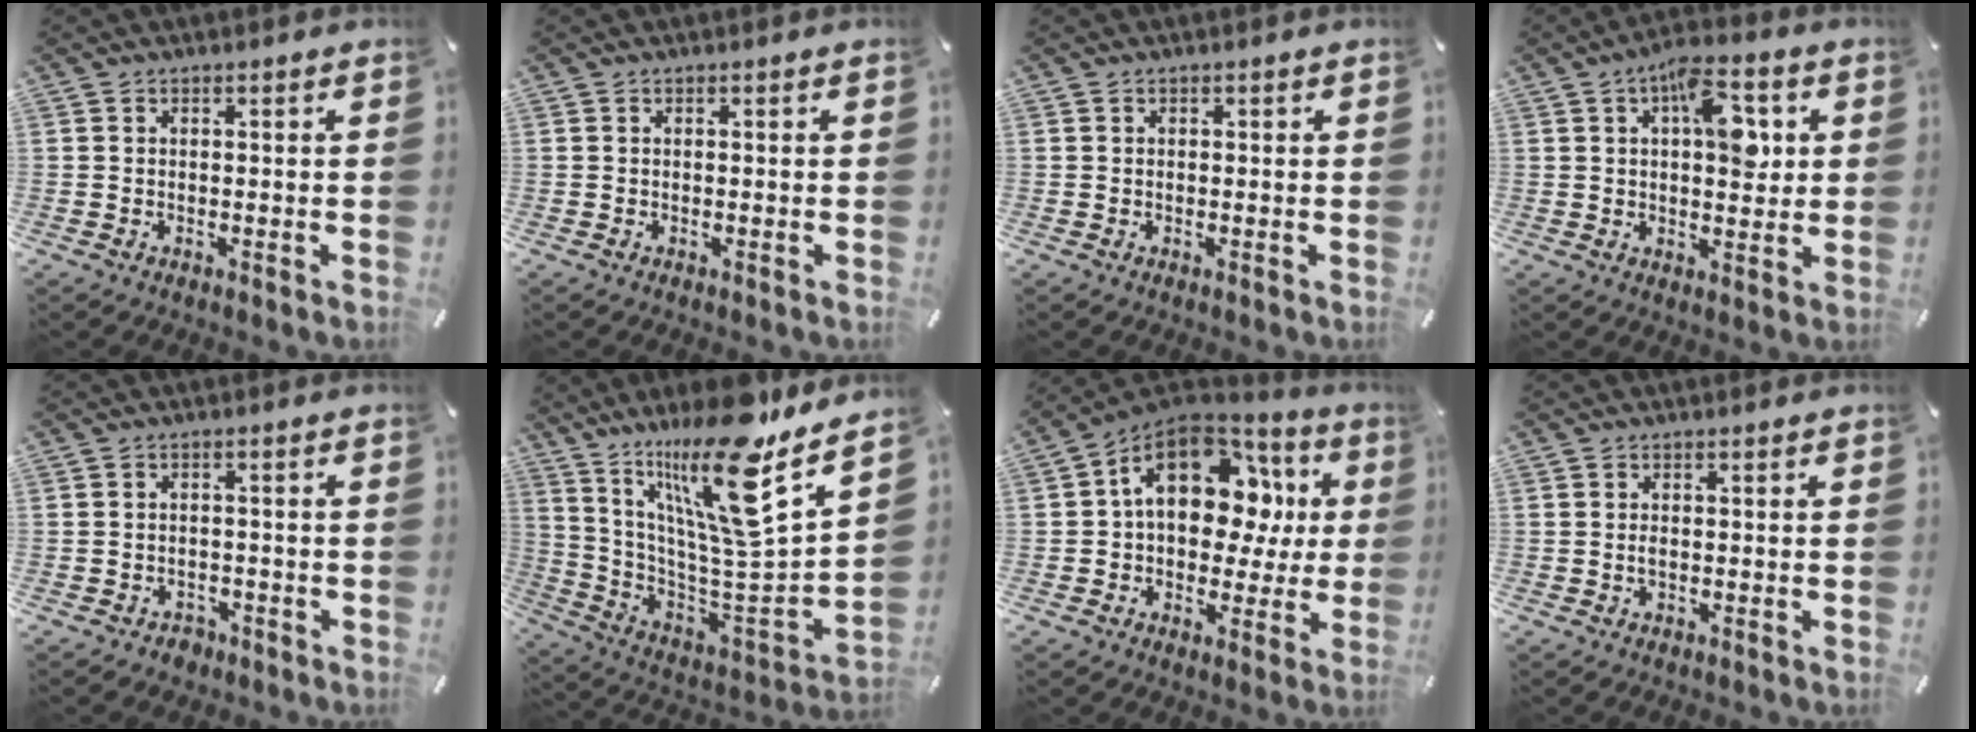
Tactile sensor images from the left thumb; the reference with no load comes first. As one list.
[{"total": 0.0}, {"total": 0.0}, {"total": 11.0, "force": [3.1, 5.6, 8.9], "torque": [-0.105, -0.011, 0.046]}, {"total": 2.4, "force": [-1.7, 1.6, 0.5], "torque": [-0.010, 0.009, -0.034]}, {"total": 20.6, "force": [14.7, 2.6, 14.1], "torque": [-0.254, -0.132, 0.223]}, {"total": 18.2, "force": [5.1, 11.9, 12.7], "torque": [-0.210, -0.018, 0.089]}, {"total": 1.1, "force": [-0.2, 0.4, 1.0], "torque": [-0.019, 0.000, -0.004]}]